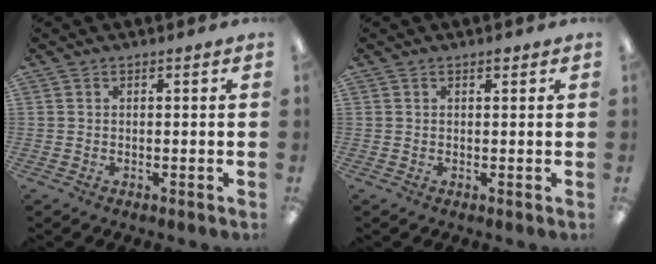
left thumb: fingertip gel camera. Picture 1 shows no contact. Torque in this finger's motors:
{"motor_torque": [0.32, 0.05, 0.22, -0.09, 0.00]}